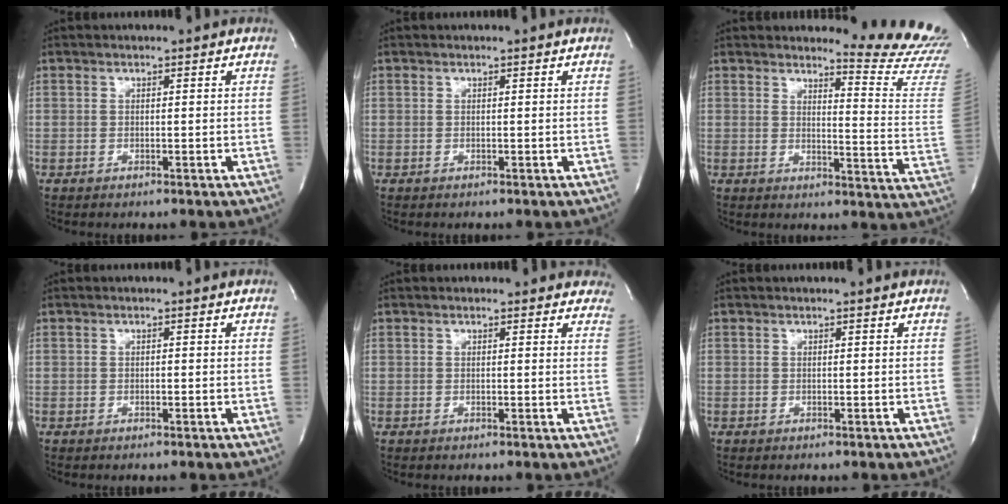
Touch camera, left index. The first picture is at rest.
{"total": 0.0}
{"total": 13.2, "force": [13.1, -1.6, 1.0], "torque": [-0.006, -0.164, 0.126]}
{"total": 0.0}
{"total": 6.9, "force": [6.3, 2.6, 1.3], "torque": [0.014, -0.007, 0.037]}
{"total": 0.5, "force": [0.4, -0.1, 0.2], "torque": [-0.009, -0.004, 0.009]}